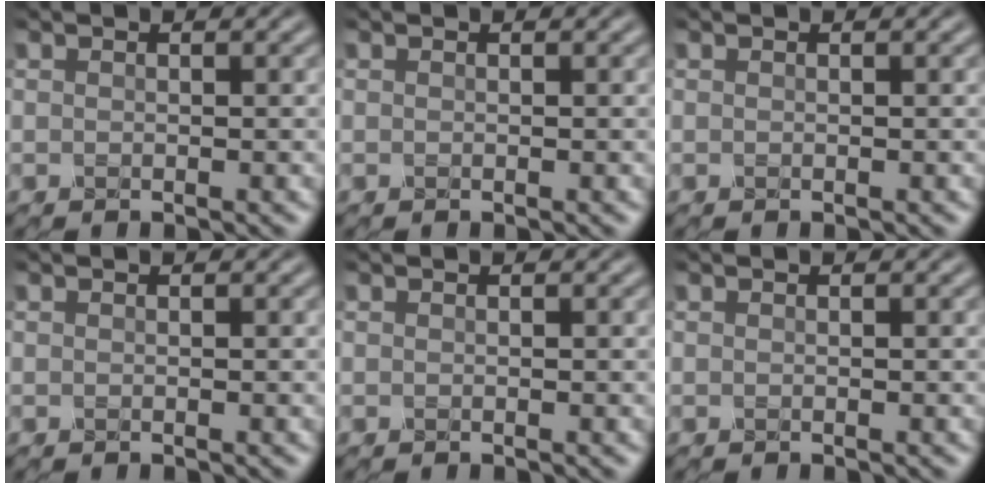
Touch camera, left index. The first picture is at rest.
{"total": 0.0}
{"total": 0.0}
{"total": 0.0}
{"total": 0.0}
{"total": 0.0}